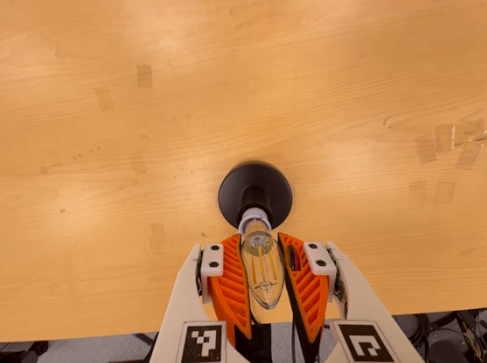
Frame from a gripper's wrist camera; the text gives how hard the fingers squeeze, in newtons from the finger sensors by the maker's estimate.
{"total": 20.4, "left": 22.2, "right": 18.6}